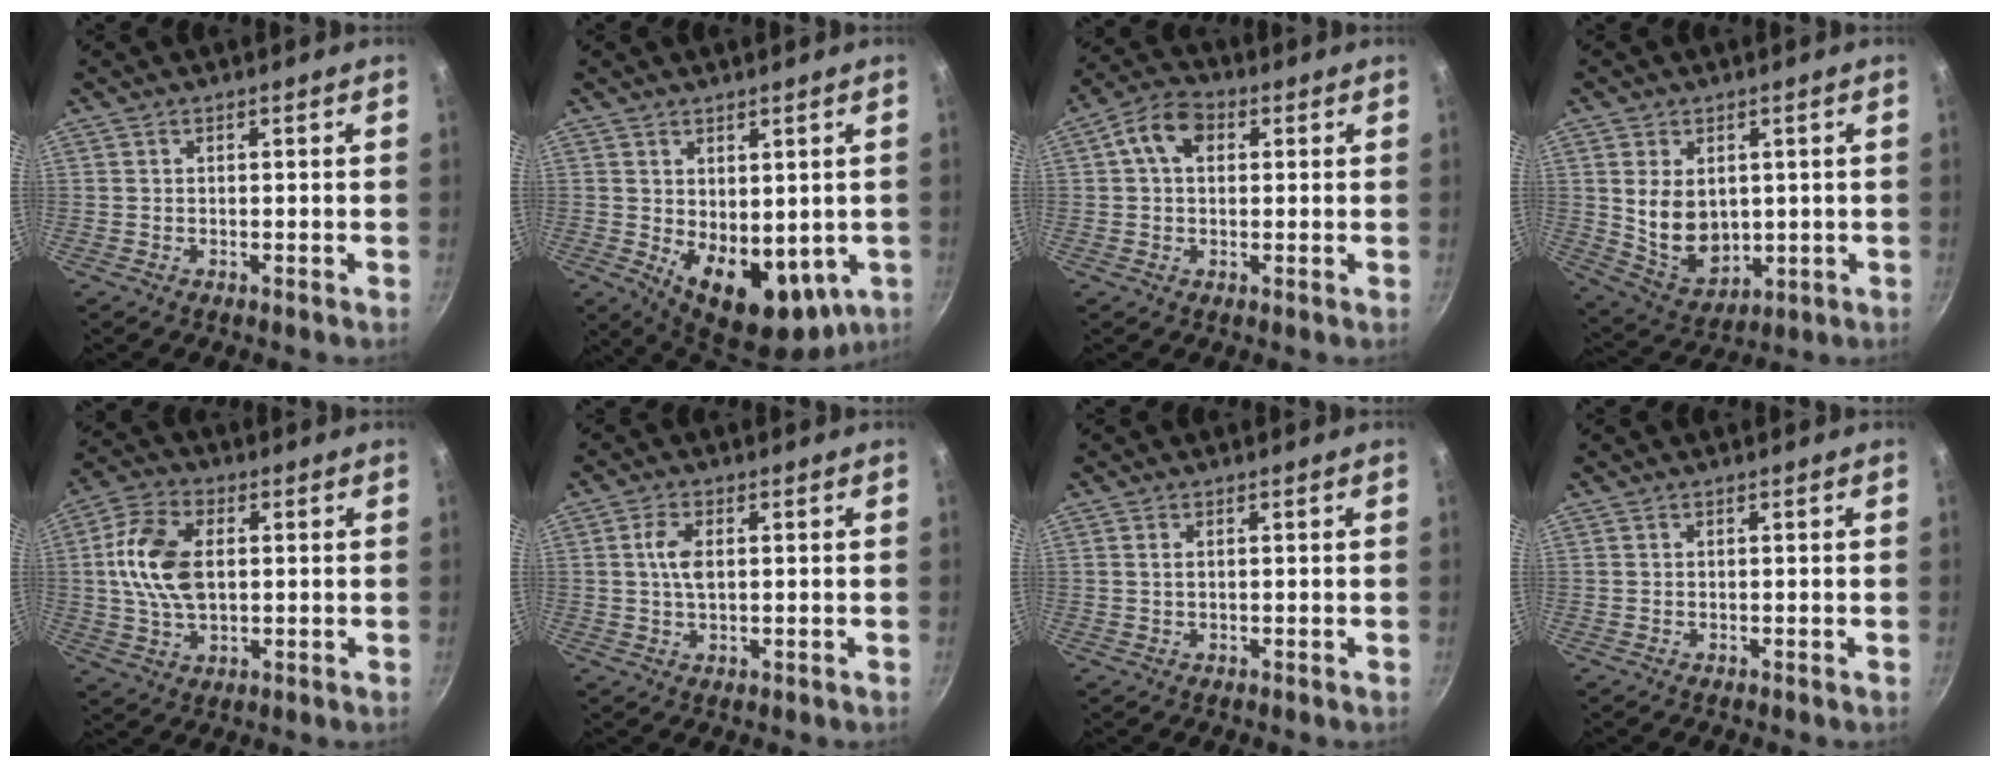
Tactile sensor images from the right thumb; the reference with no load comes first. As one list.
[{"total": 14.0, "force": [-1.2, 8.6, 11.0], "torque": [-0.139, -0.026, 0.008]}, {"total": 7.6, "force": [1.9, 5.1, 5.3], "torque": [-0.084, 0.017, 0.020]}, {"total": 10.5, "force": [1.3, 7.6, 7.2], "torque": [-0.104, -0.022, 0.049]}, {"total": 12.2, "force": [1.4, 7.5, 9.6], "torque": [-0.174, 0.011, 0.019]}, {"total": 4.5, "force": [0.6, 2.4, 3.8], "torque": [-0.076, 0.005, 0.011]}, {"total": 0.9, "force": [0.3, 0.4, 0.7], "torque": [-0.013, 0.001, 0.004]}, {"total": 0.0}]